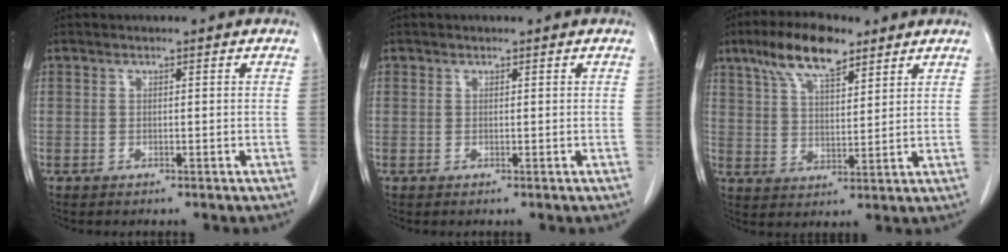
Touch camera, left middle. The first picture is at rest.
{"total": 0.0}
{"total": 10.1, "force": [6.8, 3.1, 6.7], "torque": [-0.130, 0.014, 0.126]}